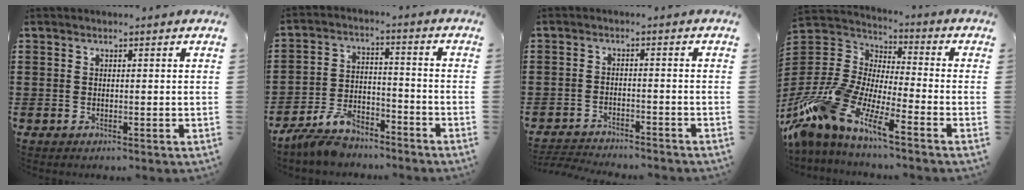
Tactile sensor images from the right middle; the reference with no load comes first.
{"total": 6.9, "force": [-6.2, 2.2, 2.0], "torque": [-0.057, 0.007, -0.128]}
{"total": 3.0, "force": [-3.0, 0.1, 0.2], "torque": [-0.009, -0.003, -0.064]}
{"total": 10.9, "force": [-9.1, 2.2, 5.7], "torque": [-0.165, -0.009, -0.197]}